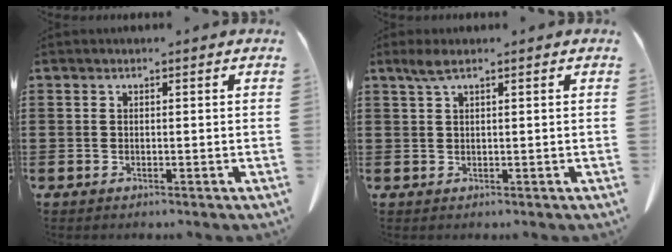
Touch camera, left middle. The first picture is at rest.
{"total": 2.0, "force": [1.1, 0.3, 1.7], "torque": [-0.036, 0.002, 0.020]}